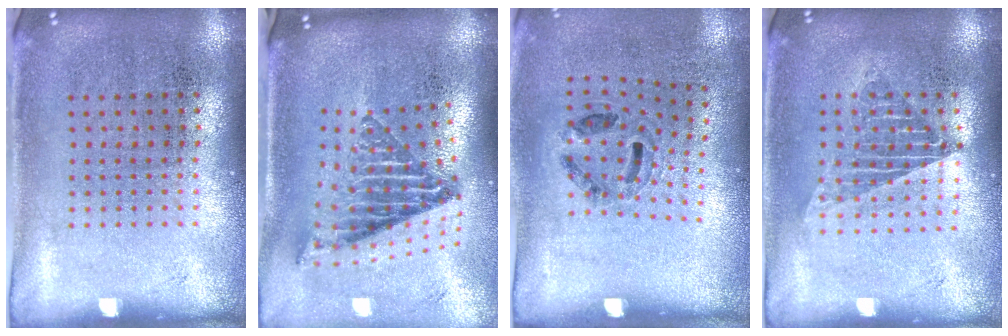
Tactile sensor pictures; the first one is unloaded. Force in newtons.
{"total": 2.1, "press": 1.5, "slide": 1.6}
{"total": 1.2, "press": 0.8, "slide": 0.8}
{"total": 1.3, "press": 1.2, "slide": 0.6}